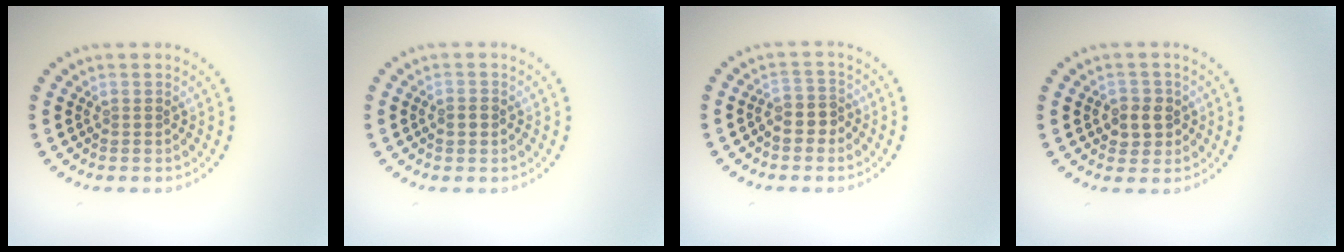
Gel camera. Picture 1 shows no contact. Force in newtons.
{"total": 1.7, "press": 1.7, "slide": 0.0}
{"total": 2.5, "press": 2.2, "slide": 1.1}
{"total": 2.5, "press": 2.4, "slide": 0.8}